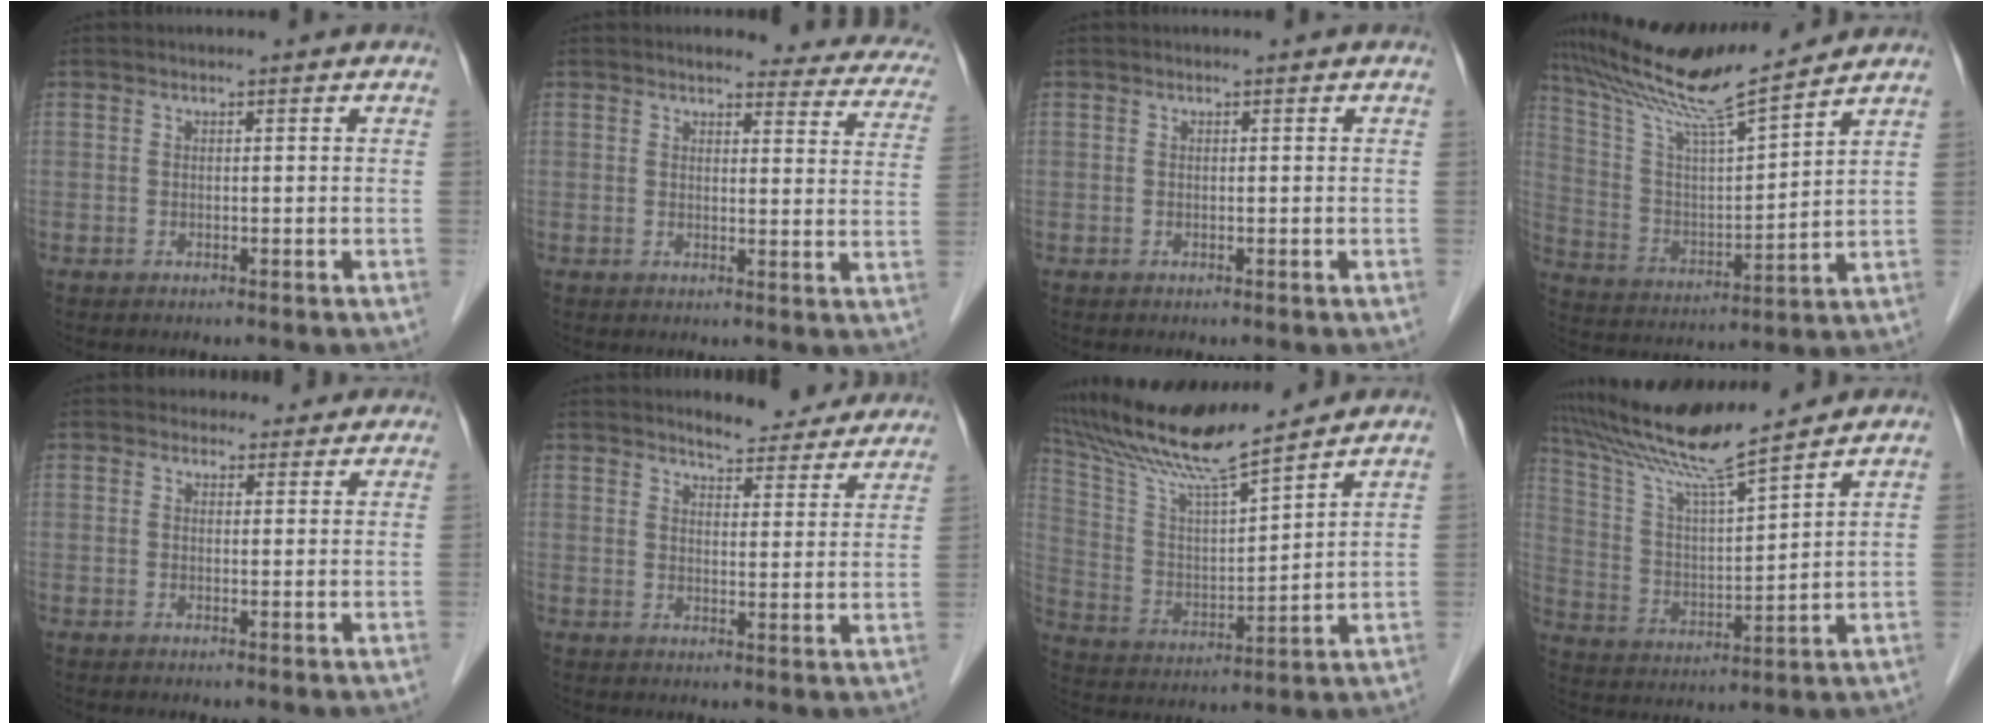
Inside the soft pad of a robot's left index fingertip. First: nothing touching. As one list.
[{"total": 14.7, "force": [13.3, 3.8, 4.9], "torque": [-0.019, -0.025, 0.119]}, {"total": 0.0}, {"total": 14.8, "force": [13.4, -1.4, 6.1], "torque": [-0.131, 0.004, 0.244]}, {"total": 4.3, "force": [3.8, 1.9, 0.3], "torque": [0.005, 0.008, 0.041]}, {"total": 10.6, "force": [10.0, 2.3, 2.7], "torque": [-0.020, -0.012, 0.114]}, {"total": 15.3, "force": [13.7, -0.4, 6.8], "torque": [-0.141, 0.009, 0.253]}, {"total": 13.9, "force": [12.5, -1.3, 6.1], "torque": [-0.127, 0.008, 0.231]}]